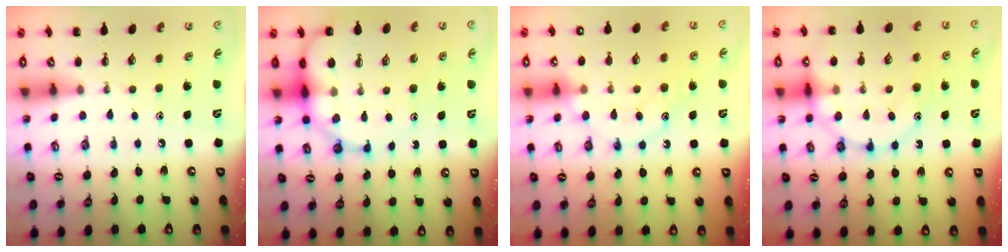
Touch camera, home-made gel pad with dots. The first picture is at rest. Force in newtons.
{"total": 11.3, "press": 10.9, "slide": 3.1}
{"total": 13.9, "press": 13.9, "slide": 0.8}
{"total": 15.9, "press": 15.8, "slide": 1.6}